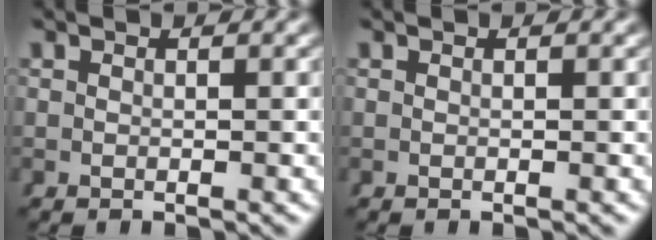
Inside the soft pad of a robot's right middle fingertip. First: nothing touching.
{"total": 0.0}